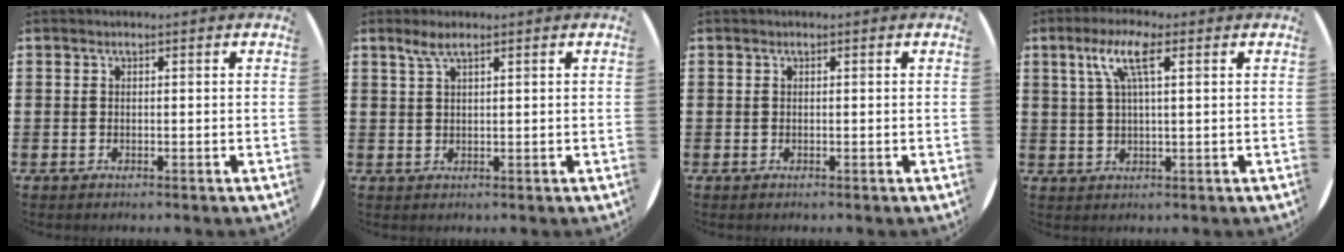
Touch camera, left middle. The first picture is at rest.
{"total": 2.3, "force": [1.6, 0.3, 1.7], "torque": [-0.034, 0.004, 0.027]}
{"total": 0.0}
{"total": 5.9, "force": [2.6, 1.2, 5.1], "torque": [-0.108, 0.013, 0.040]}